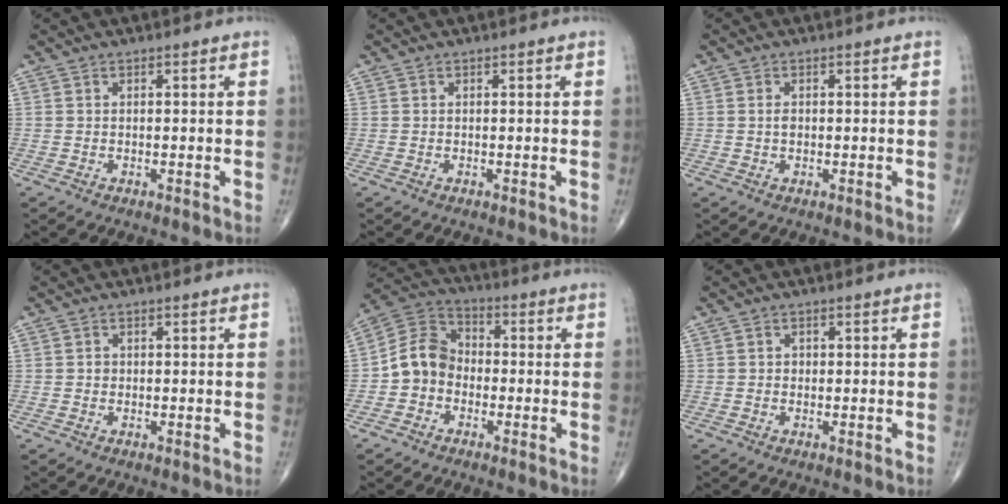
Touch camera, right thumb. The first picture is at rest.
{"total": 0.0}
{"total": 1.2, "force": [0.0, 0.8, 0.9], "torque": [-0.015, 0.001, -0.001]}
{"total": 0.5, "force": [0.0, 0.5, 0.1], "torque": [0.001, 0.002, 0.000]}
{"total": 8.8, "force": [-1.9, 7.3, 4.5], "torque": [-0.068, 0.037, -0.052]}
{"total": 0.9, "force": [0.0, 0.8, 0.4], "torque": [-0.001, 0.002, -0.002]}